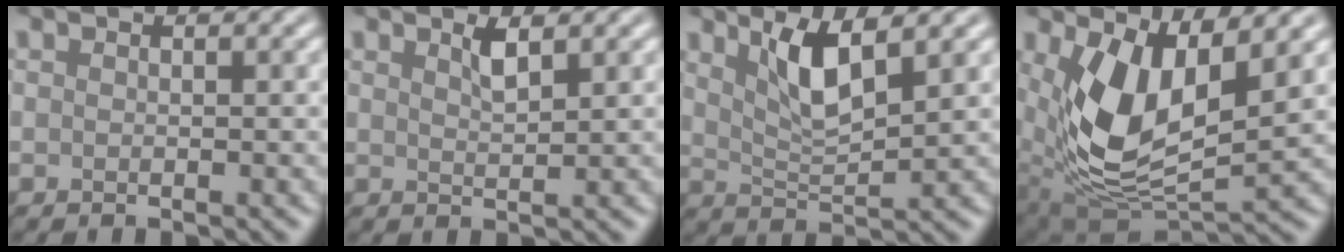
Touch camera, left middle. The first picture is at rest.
{"total": 1.7, "force": [1.2, 0.3, 1.1], "torque": [-0.021, 0.002, 0.019]}
{"total": 4.3, "force": [2.3, 1.0, 3.5], "torque": [-0.072, -0.003, 0.047]}
{"total": 9.3, "force": [2.3, 4.8, 7.6], "torque": [-0.167, -0.023, 0.047]}